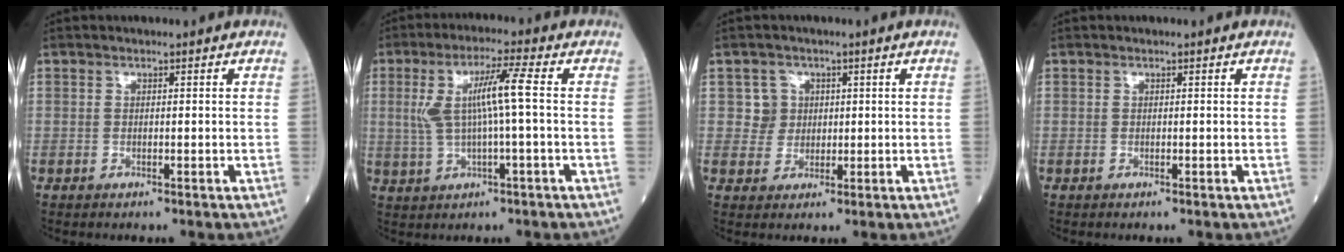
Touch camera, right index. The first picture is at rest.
{"total": 7.6, "force": [0.8, -0.1, 7.5], "torque": [-0.155, 0.012, 0.018]}
{"total": 3.0, "force": [0.5, 3.0, -0.2], "torque": [0.013, 0.008, 0.007]}
{"total": 0.0}